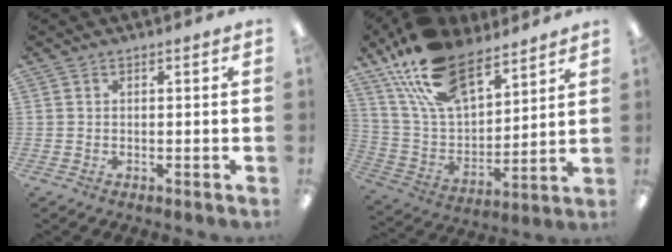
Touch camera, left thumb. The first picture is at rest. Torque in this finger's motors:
{"motor_torque": [0.78, 0.08, 1.46, -1.30, 0.61]}